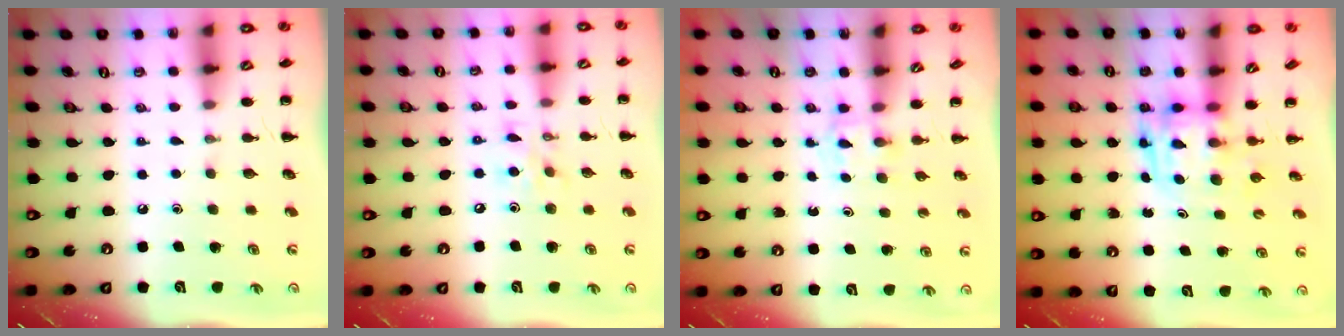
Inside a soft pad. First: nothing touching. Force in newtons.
{"total": 7.4, "press": 7.3, "slide": 0.7}
{"total": 2.3, "press": 2.1, "slide": 0.9}
{"total": 3.7, "press": 3.7, "slide": 0.7}